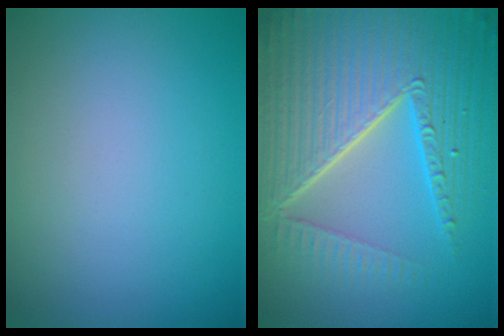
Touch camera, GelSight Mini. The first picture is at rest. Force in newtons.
{"total": 10.5, "press": 6.7, "slide": 8.1}